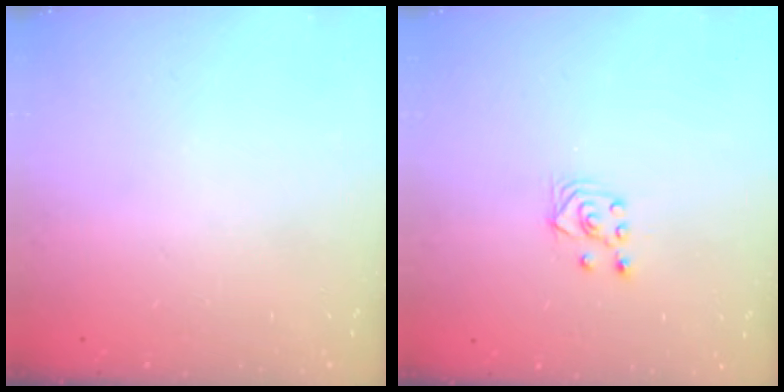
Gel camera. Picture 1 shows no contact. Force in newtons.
{"total": 2.6, "press": 2.5, "slide": 1.0}